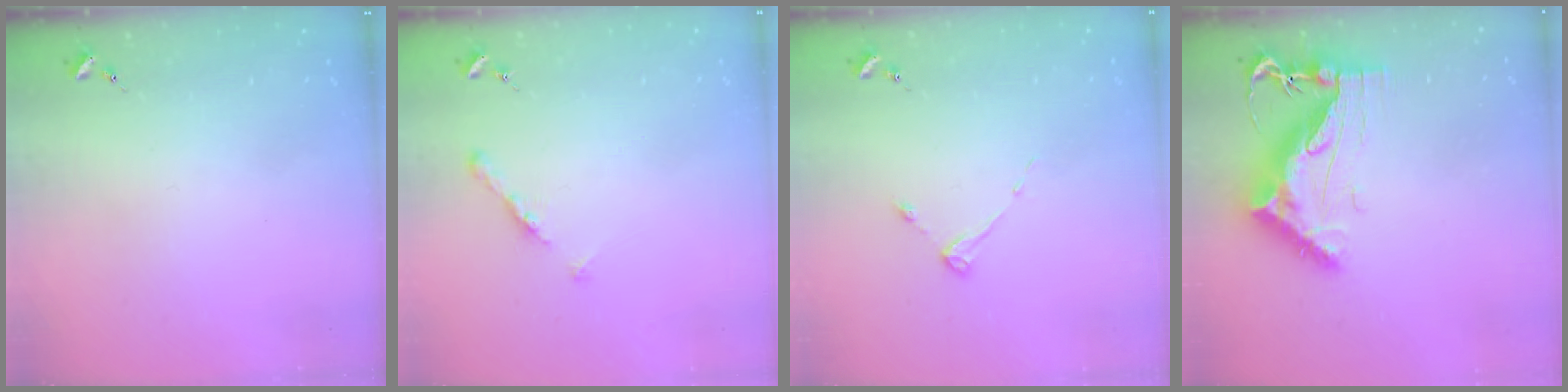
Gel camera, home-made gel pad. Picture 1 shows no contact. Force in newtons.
{"total": 5.3, "press": 5.2, "slide": 0.6}
{"total": 3.1, "press": 3.1, "slide": 0.4}
{"total": 11.9, "press": 11.9, "slide": 1.0}